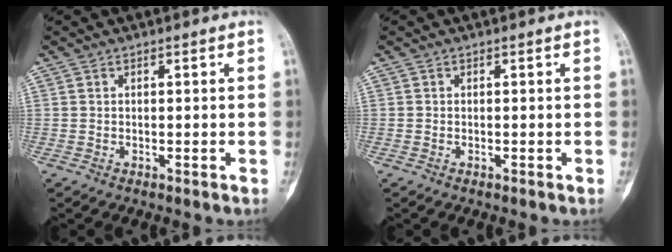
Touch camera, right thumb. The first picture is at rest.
{"total": 0.0}